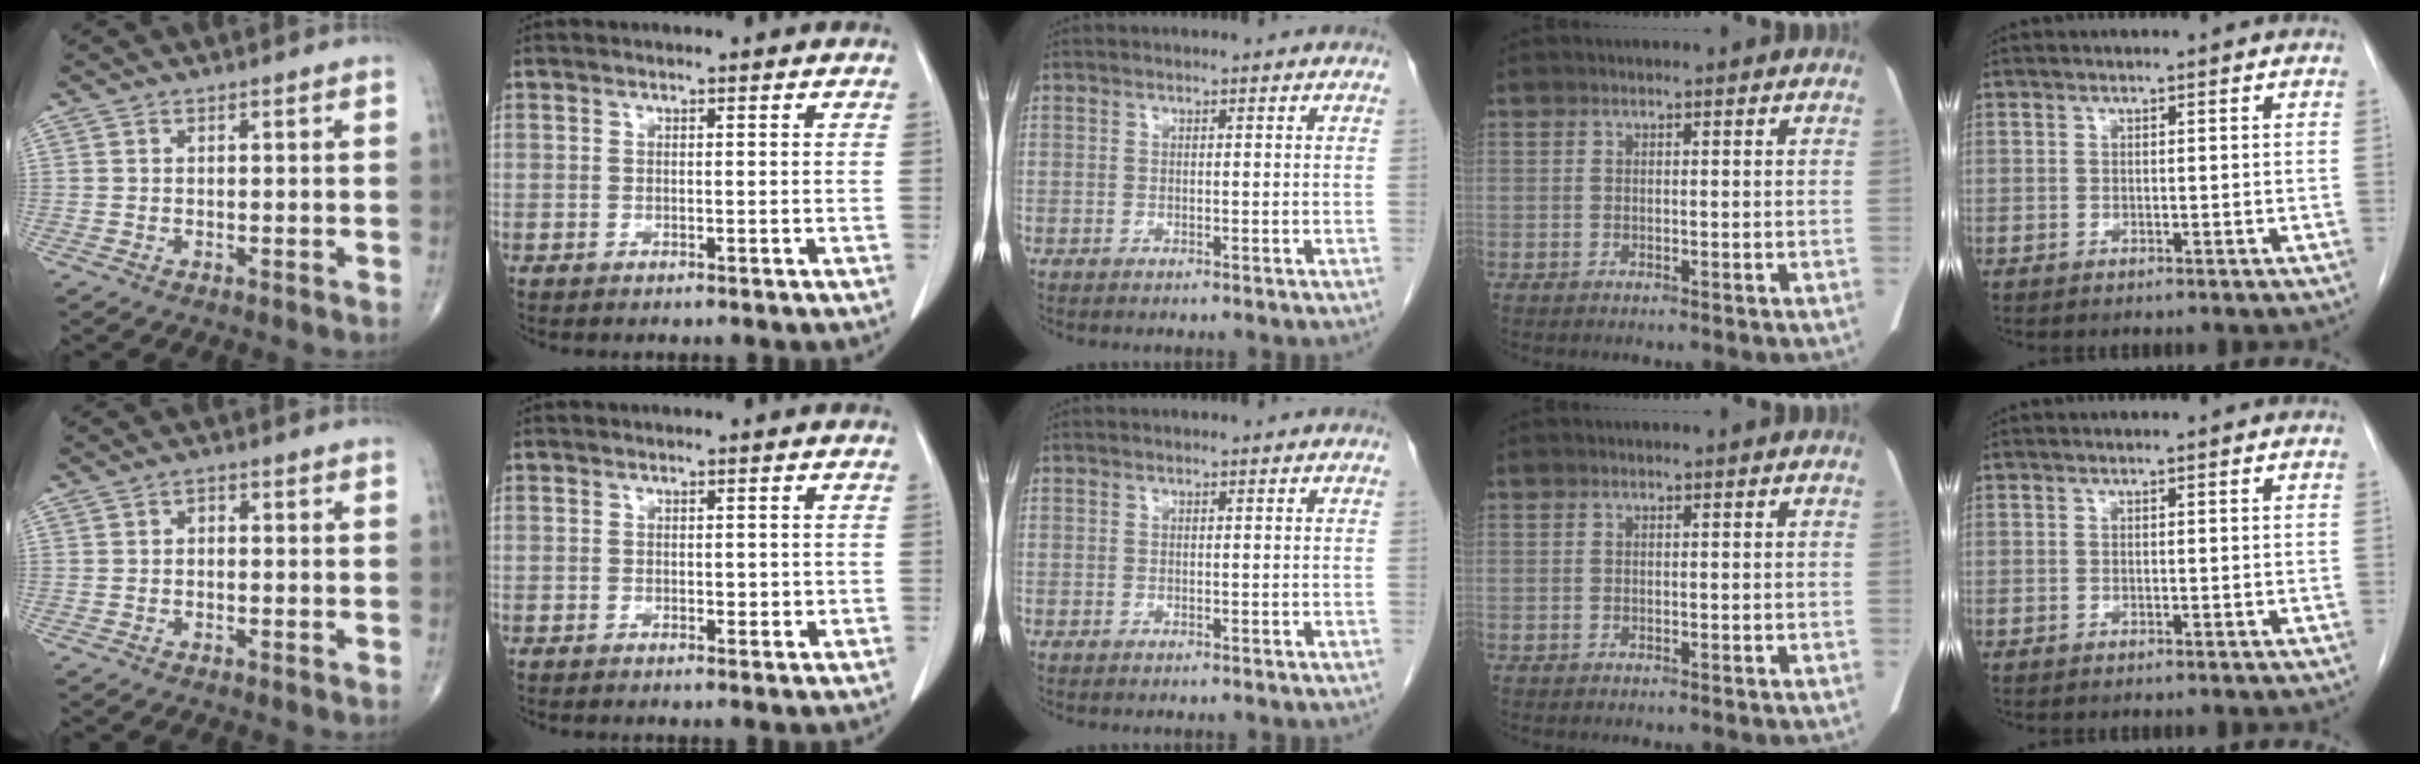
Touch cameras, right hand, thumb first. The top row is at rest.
{"thumb": {"total": 1.3, "force": [-0.2, 0.9, 0.9], "torque": [-0.006, 0.007, -0.008]}, "index": {"total": 1.5, "force": [-0.1, 1.0, 1.1], "torque": [-0.010, 0.000, 0.002]}}